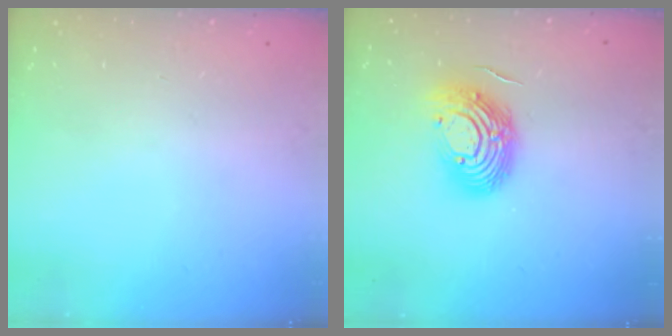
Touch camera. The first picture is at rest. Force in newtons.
{"total": 13.5, "press": 13.5, "slide": 1.3}